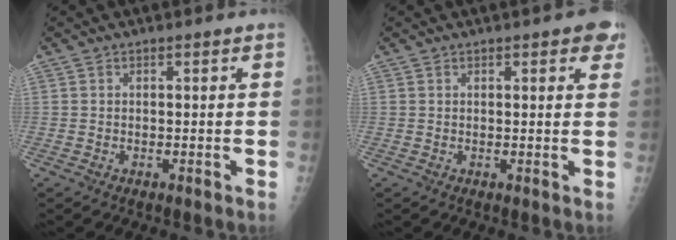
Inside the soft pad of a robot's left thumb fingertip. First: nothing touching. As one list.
[{"total": 4.2, "force": [2.1, 1.2, 3.4], "torque": [-0.028, -0.003, 0.019]}]